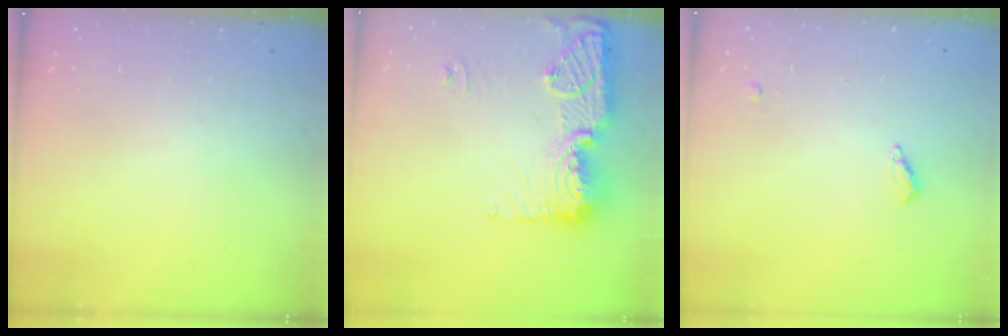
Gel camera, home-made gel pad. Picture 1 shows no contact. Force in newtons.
{"total": 16.5, "press": 16.5, "slide": 1.1}
{"total": 4.2, "press": 4.2, "slide": 0.5}